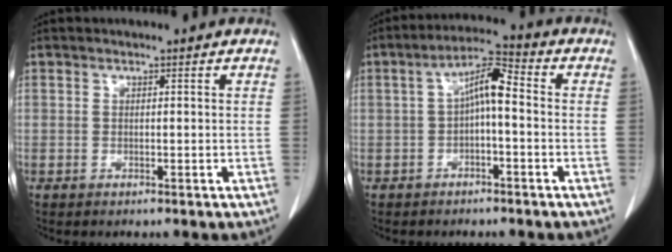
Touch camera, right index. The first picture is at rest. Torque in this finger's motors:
{"motor_torque": [0.69, -0.21, 0.36, 0.11]}